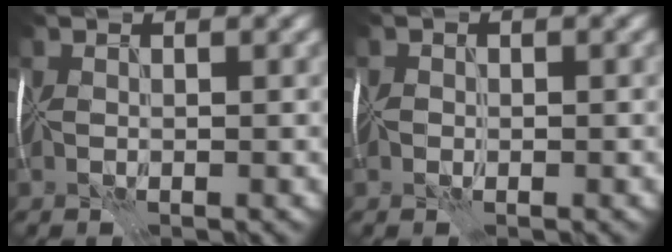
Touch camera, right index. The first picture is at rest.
{"total": 0.7, "force": [0.4, 0.5, 0.1], "torque": [0.009, 0.009, 0.000]}